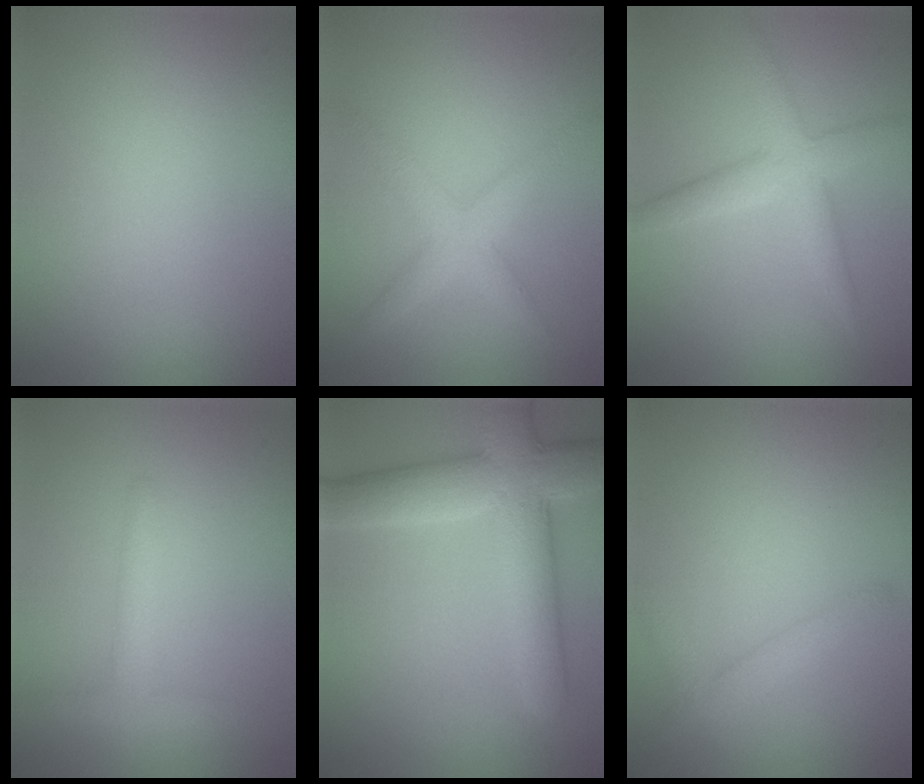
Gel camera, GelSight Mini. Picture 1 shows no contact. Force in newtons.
{"total": 2.4, "press": 2.4, "slide": 0.1}
{"total": 3.6, "press": 3.6, "slide": 0.1}
{"total": 2.3, "press": 2.3, "slide": 0.2}
{"total": 8.1, "press": 8.1, "slide": 0.4}
{"total": 1.8, "press": 1.7, "slide": 0.1}